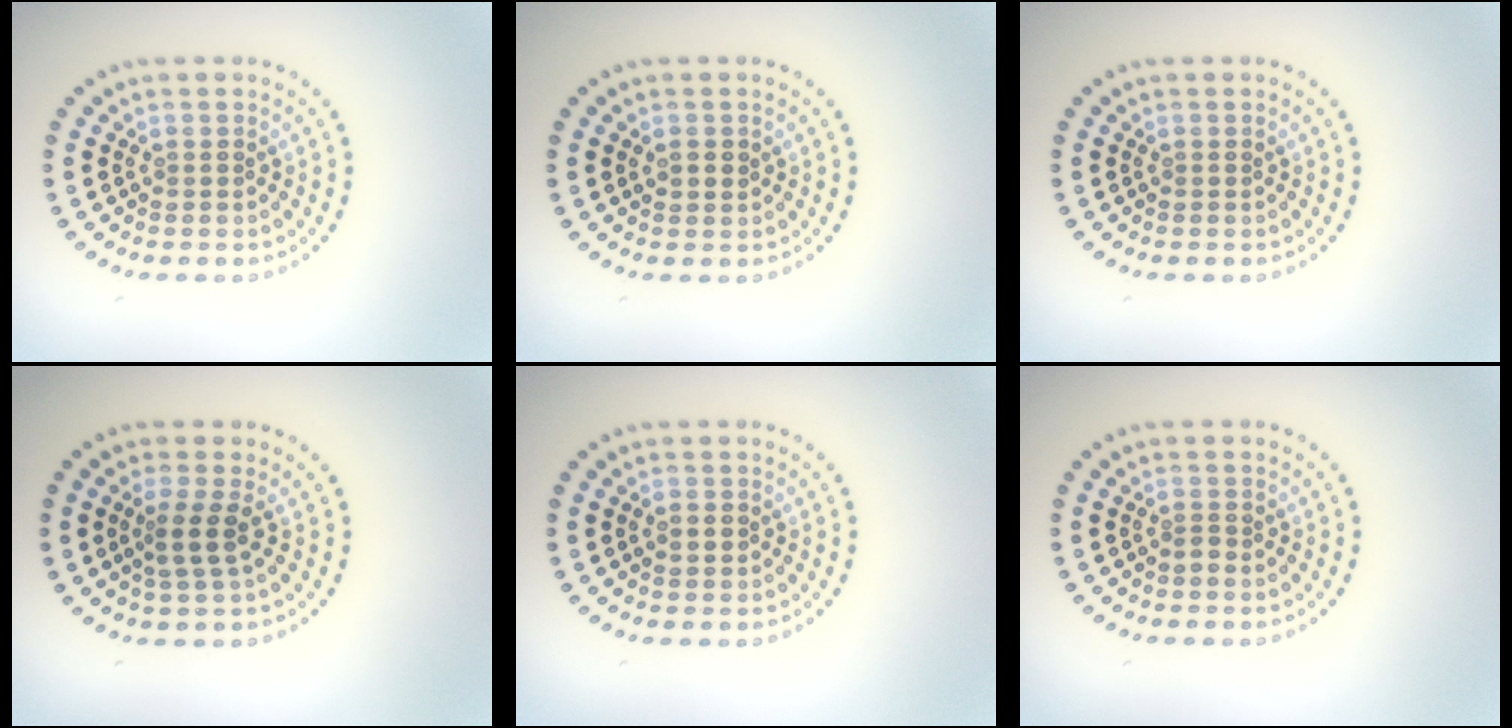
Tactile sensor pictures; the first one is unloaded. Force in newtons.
{"total": 1.0, "press": 0.9, "slide": 0.3}
{"total": 0.0}
{"total": 2.2, "press": 1.8, "slide": 1.3}
{"total": 1.1, "press": 1.1, "slide": 0.1}
{"total": 0.9, "press": 0.5, "slide": 0.7}